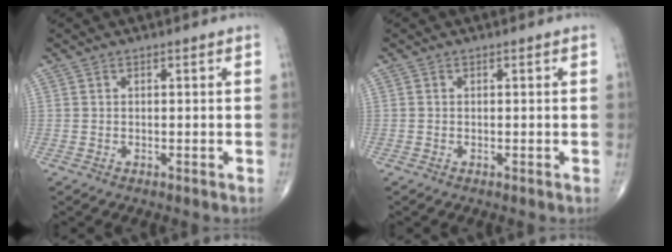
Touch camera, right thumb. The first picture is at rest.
{"total": 0.0}